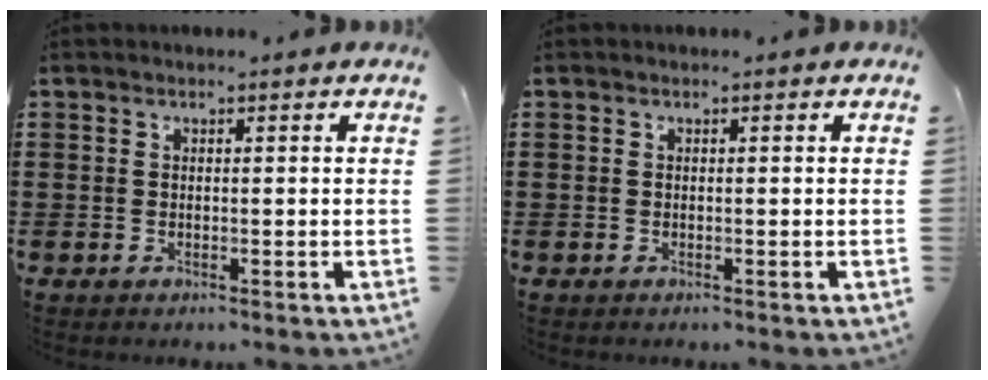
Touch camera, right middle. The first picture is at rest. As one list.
[{"total": 0.0}]